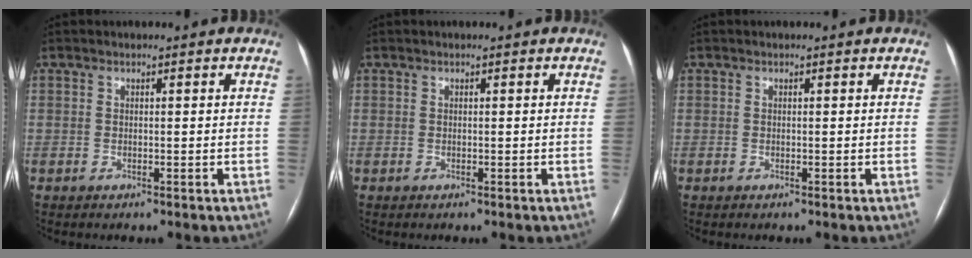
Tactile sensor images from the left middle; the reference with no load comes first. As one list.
[{"total": 0.0}, {"total": 0.0}]